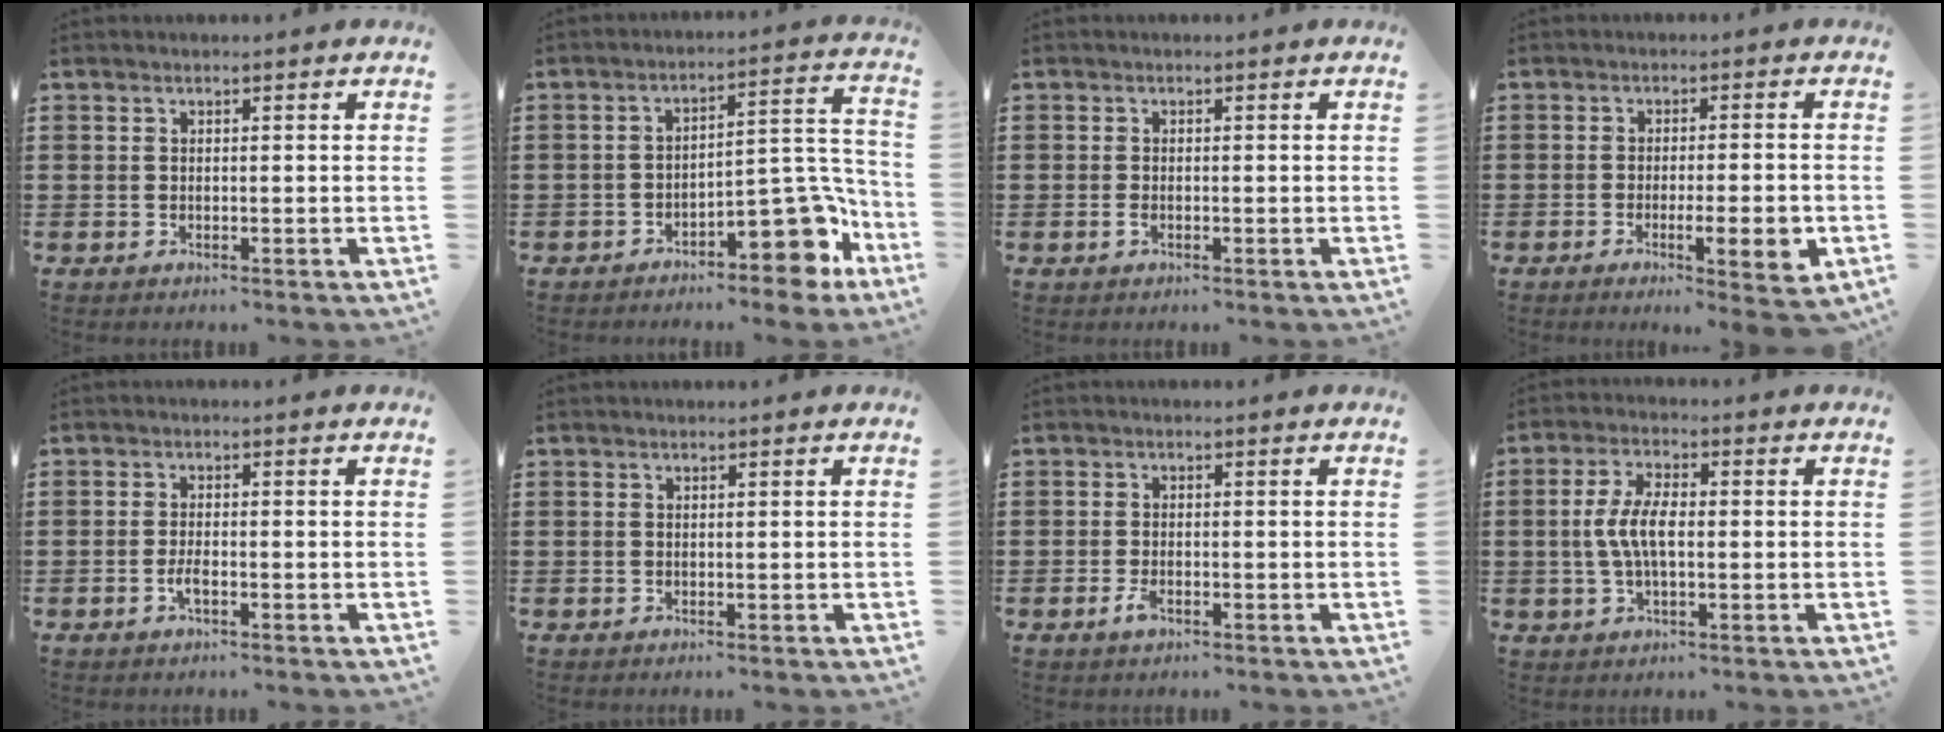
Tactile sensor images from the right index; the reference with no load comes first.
{"total": 10.4, "force": [-6.9, 3.6, 7.0], "torque": [-0.074, 0.016, -0.123]}
{"total": 0.9, "force": [-0.4, 0.4, 0.7], "torque": [-0.023, -0.004, -0.010]}
{"total": 5.6, "force": [-1.9, 0.8, 5.2], "torque": [-0.081, -0.010, -0.027]}
{"total": 2.4, "force": [-1.0, 0.7, 2.1], "torque": [-0.045, -0.002, -0.020]}
{"total": 0.0}
{"total": 2.2, "force": [-1.1, 0.8, 1.8], "torque": [-0.047, -0.008, -0.023]}
{"total": 6.1, "force": [-0.3, 2.6, 5.6], "torque": [-0.129, -0.002, -0.015]}